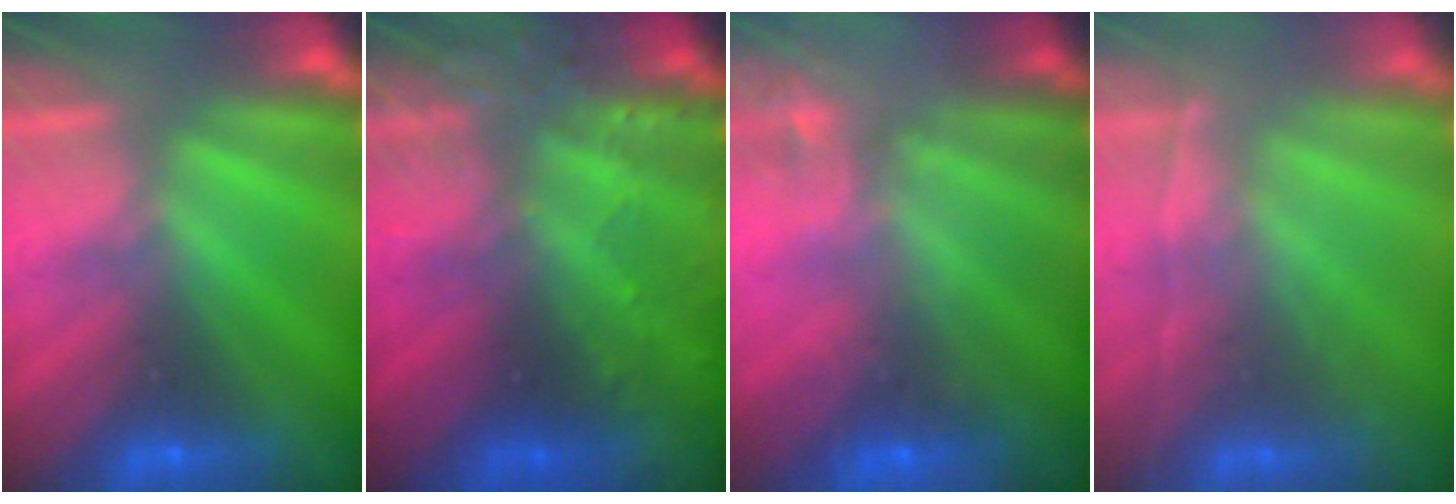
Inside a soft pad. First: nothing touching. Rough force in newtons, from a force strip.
{"total": 7.7}
{"total": 2.1}
{"total": 1.8}